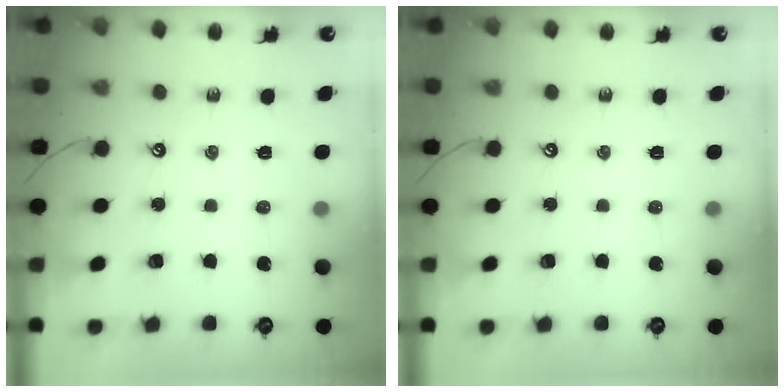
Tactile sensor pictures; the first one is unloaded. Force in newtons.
{"total": 0.0}